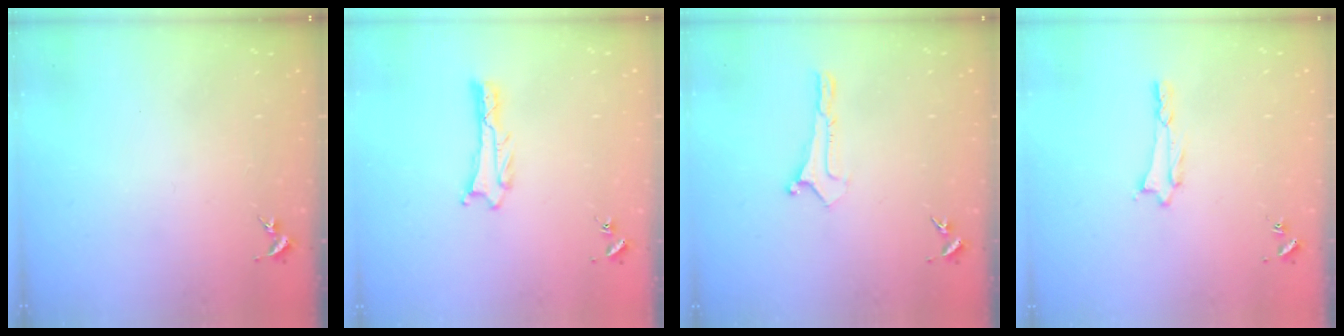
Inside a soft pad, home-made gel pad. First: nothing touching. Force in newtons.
{"total": 0.6, "press": 0.6, "slide": 0.1}
{"total": 0.0}
{"total": 0.7, "press": 0.7, "slide": 0.1}